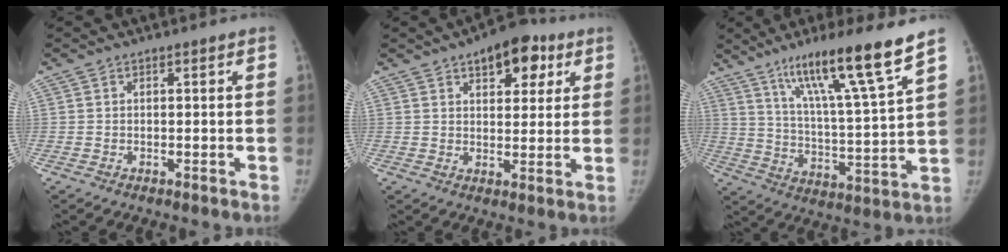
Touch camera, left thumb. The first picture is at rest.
{"total": 10.7, "force": [5.5, 5.7, 7.1], "torque": [-0.058, -0.011, 0.071]}
{"total": 17.2, "force": [11.5, 0.1, 12.7], "torque": [-0.201, -0.059, 0.193]}